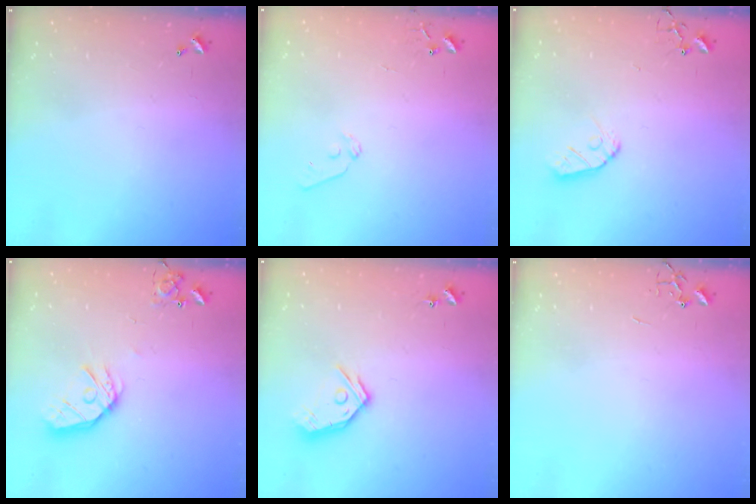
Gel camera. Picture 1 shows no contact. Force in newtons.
{"total": 7.2, "press": 7.2, "slide": 0.5}
{"total": 8.0, "press": 8.0, "slide": 0.5}
{"total": 14.1, "press": 14.0, "slide": 1.7}
{"total": 12.2, "press": 12.1, "slide": 1.5}
{"total": 0.0}